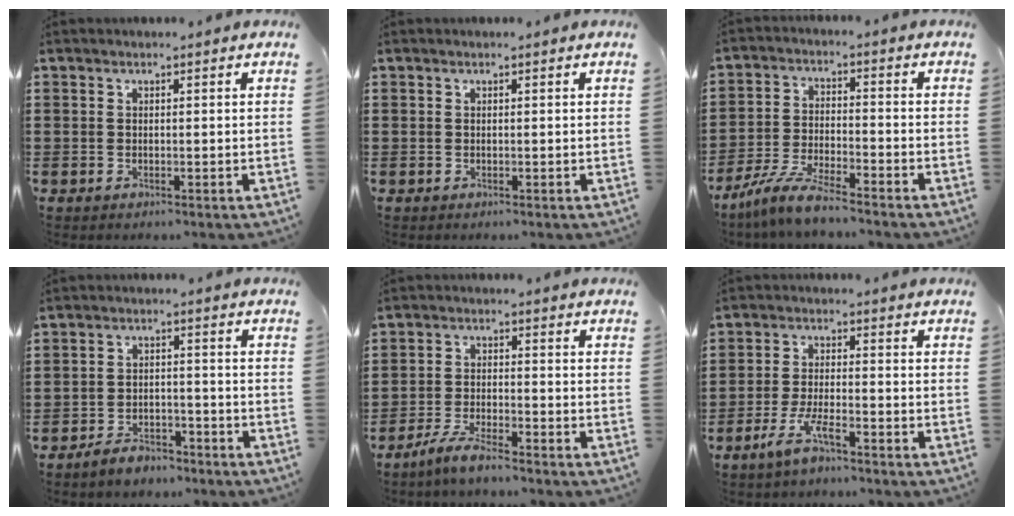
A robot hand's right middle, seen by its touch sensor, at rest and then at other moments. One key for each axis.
{"total": 0.0}
{"total": 6.6, "fx": -6.0, "fy": 0.3, "fz": 2.9, "tx": -0.079, "ty": -0.010, "tz": -0.121}
{"total": 3.9, "fx": -3.7, "fy": 1.0, "fz": 0.7, "tx": -0.012, "ty": 0.011, "tz": -0.073}
{"total": 4.6, "fx": -4.1, "fy": 0.3, "fz": 2.2, "tx": -0.057, "ty": -0.005, "tz": -0.082}
{"total": 5.5, "fx": -3.8, "fy": 0.9, "fz": 3.9, "tx": -0.084, "ty": -0.004, "tz": -0.070}